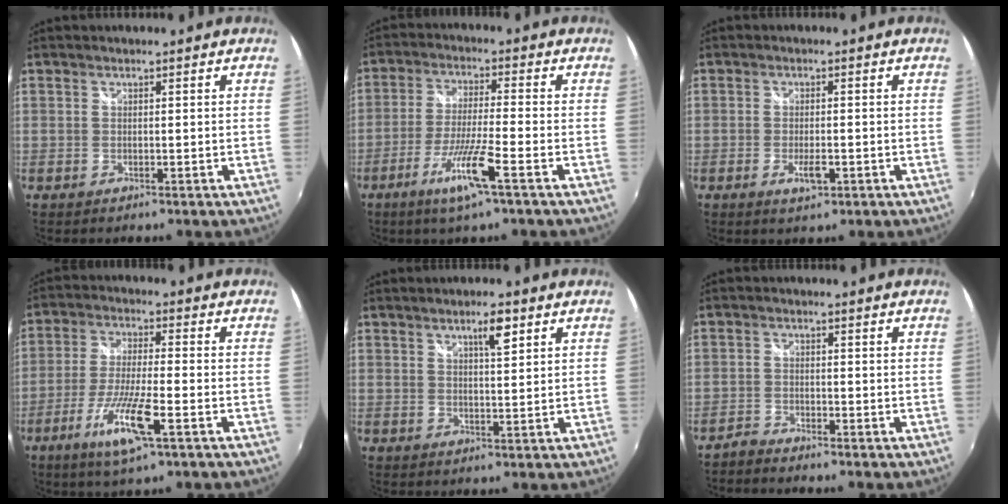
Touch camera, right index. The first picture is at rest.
{"total": 9.2, "force": [-4.9, -0.5, 7.8], "torque": [-0.161, -0.012, -0.094]}
{"total": 3.4, "force": [-1.4, 1.3, 2.9], "torque": [-0.058, -0.006, -0.025]}
{"total": 10.5, "force": [-5.0, 1.1, 9.2], "torque": [-0.188, -0.016, -0.094]}
{"total": 4.0, "force": [2.2, 0.9, 3.2], "torque": [-0.049, 0.006, 0.036]}
{"total": 2.2, "force": [-2.2, 0.2, 0.0], "torque": [-0.009, -0.005, -0.049]}